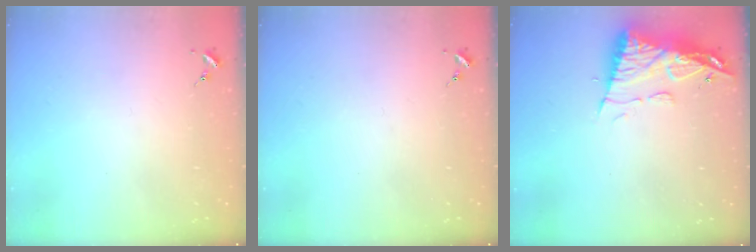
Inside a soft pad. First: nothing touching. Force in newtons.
{"total": 0.0}
{"total": 10.4, "press": 10.4, "slide": 1.0}